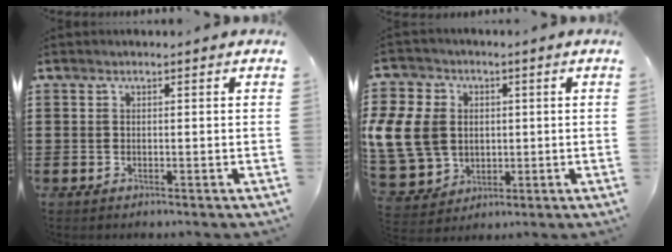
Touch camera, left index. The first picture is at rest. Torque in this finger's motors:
{"motor_torque": [0.75, 1.05, 0.56, 0.11]}